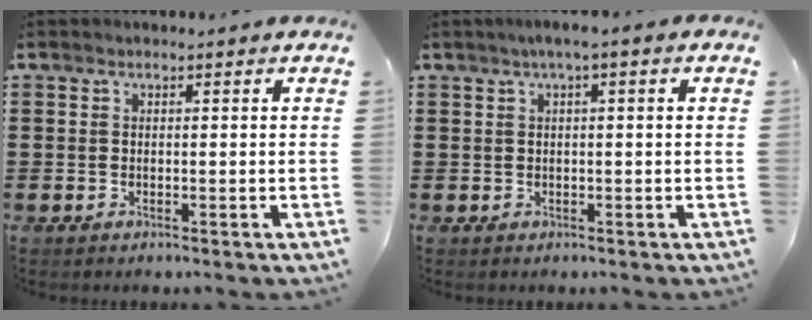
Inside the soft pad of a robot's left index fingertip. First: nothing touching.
{"total": 1.6, "force": [0.2, 0.0, 1.6], "torque": [-0.028, -0.002, 0.004]}